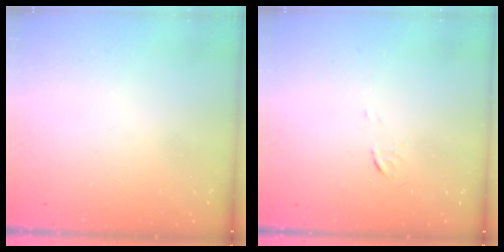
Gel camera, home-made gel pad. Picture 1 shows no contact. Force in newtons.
{"total": 3.4, "press": 3.4, "slide": 0.3}